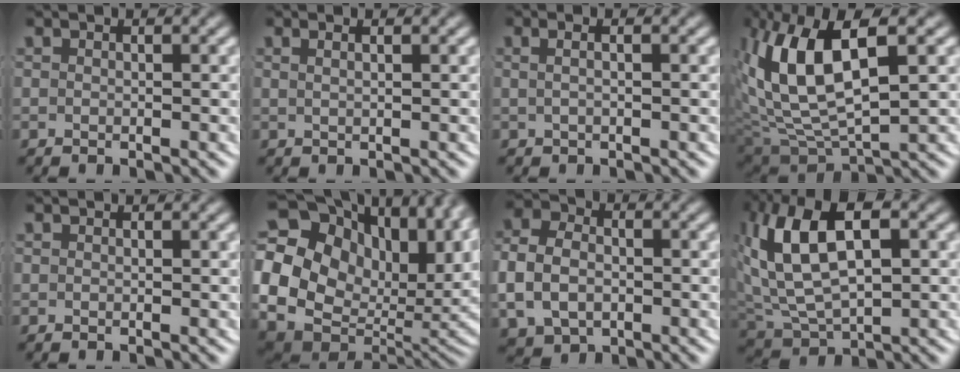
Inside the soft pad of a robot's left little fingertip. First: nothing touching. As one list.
[{"total": 0.9, "force": [0.4, -0.4, 0.7], "torque": [-0.011, -0.003, 0.012]}, {"total": 1.1, "force": [0.0, 0.2, 1.1], "torque": [-0.019, 0.001, 0.002]}, {"total": 10.9, "force": [2.0, 5.8, 9.0], "torque": [-0.188, -0.007, 0.043]}, {"total": 0.0}, {"total": 23.8, "force": [4.0, 18.0, 15.1], "torque": [-0.274, -0.016, 0.047]}, {"total": 6.5, "force": [-0.8, 5.4, 3.6], "torque": [-0.091, -0.022, -0.003]}, {"total": 10.9, "force": [2.2, 7.0, 8.0], "torque": [-0.180, -0.008, 0.048]}]